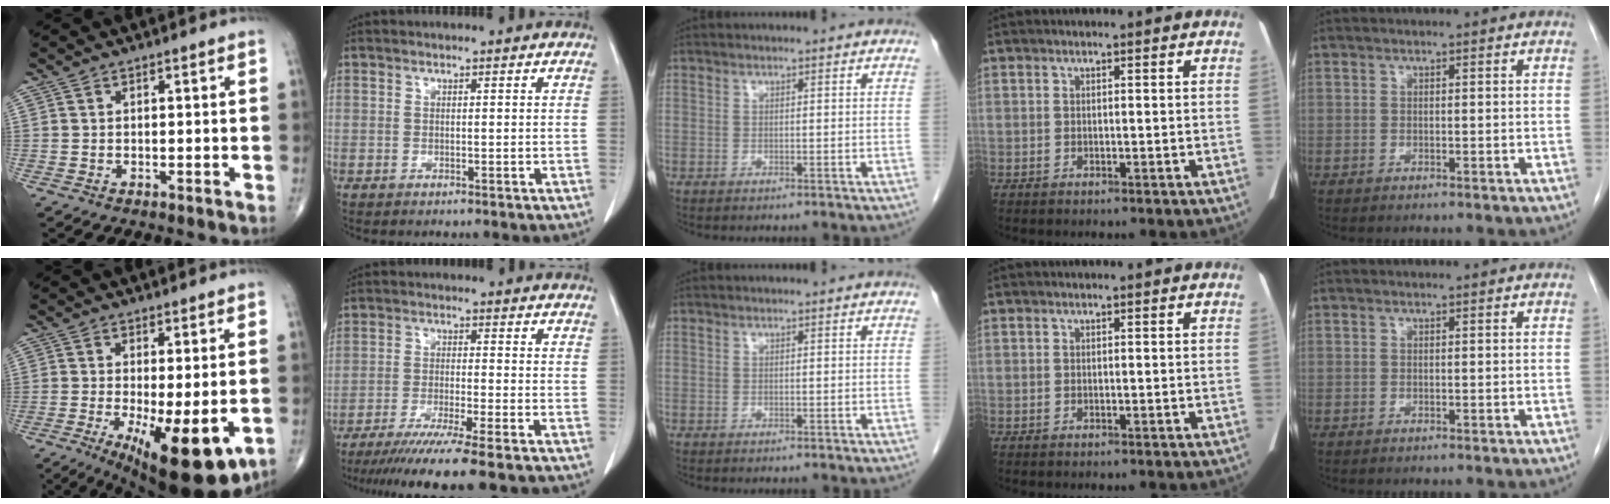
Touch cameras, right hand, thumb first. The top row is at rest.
{"thumb": {"total": 15.4, "force": [-4.6, 4.8, 13.9], "torque": [-0.190, -0.025, -0.054]}, "index": {"total": 13.1, "force": [-10.6, -1.0, 7.6], "torque": [-0.104, -0.042, -0.165]}}